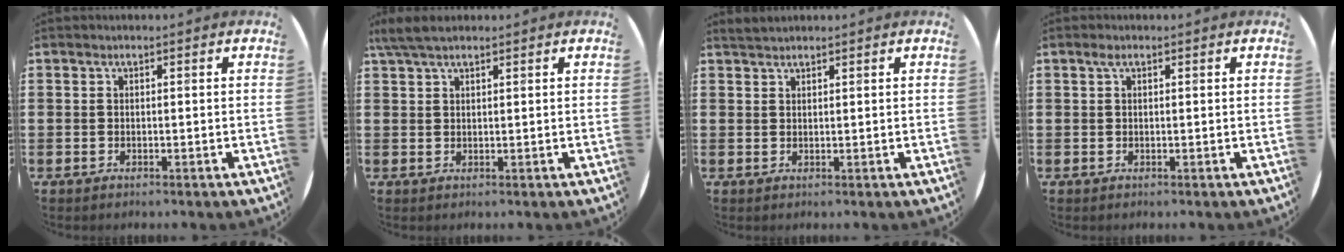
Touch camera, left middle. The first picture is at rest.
{"total": 3.4, "force": [2.7, 0.8, 2.0], "torque": [-0.045, 0.006, 0.050]}
{"total": 1.4, "force": [1.4, 0.3, 0.2], "torque": [-0.006, 0.004, 0.027]}
{"total": 0.8, "force": [0.4, 0.4, 0.6], "torque": [-0.013, 0.003, 0.007]}